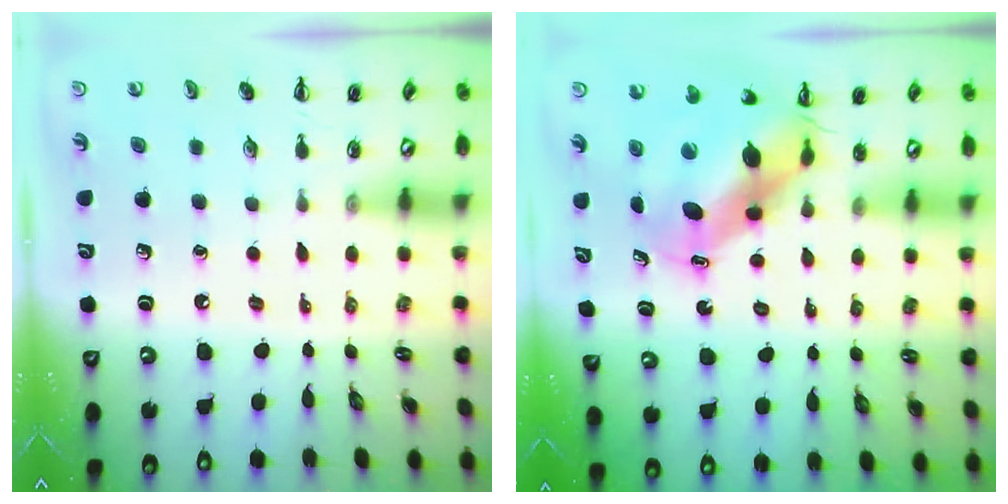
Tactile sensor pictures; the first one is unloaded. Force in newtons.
{"total": 10.0, "press": 9.7, "slide": 2.7}